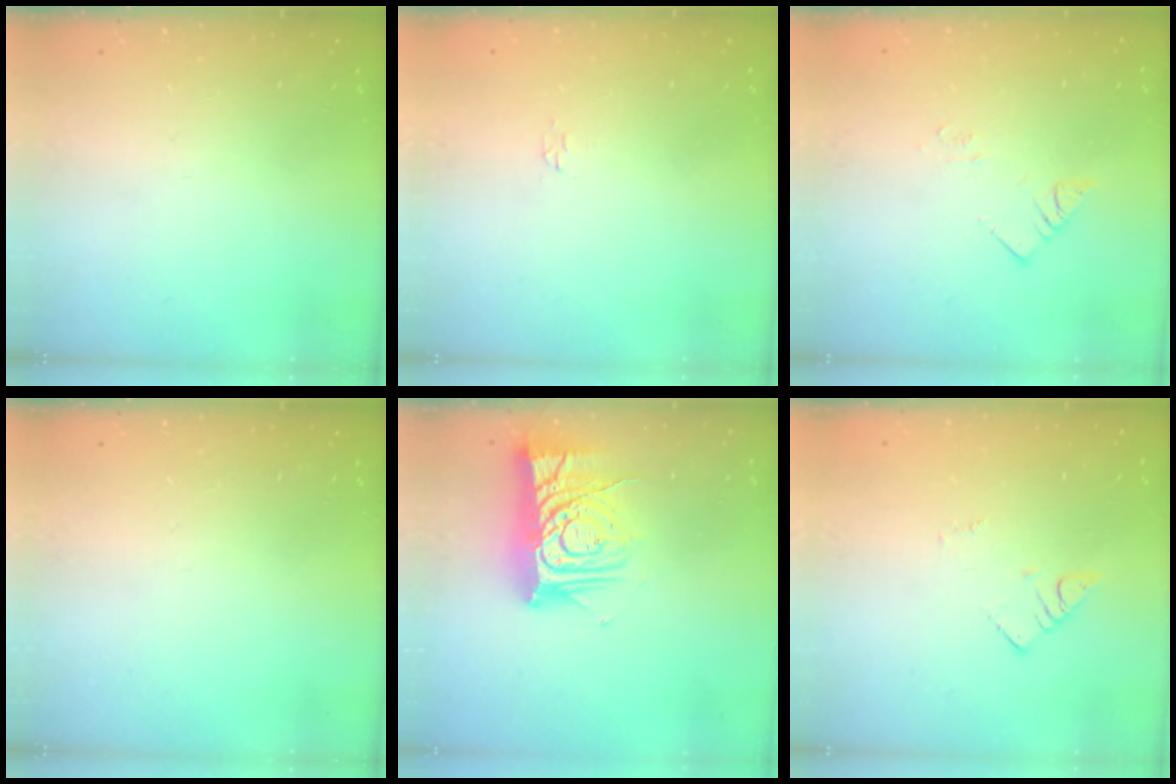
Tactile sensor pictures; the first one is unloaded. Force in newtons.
{"total": 1.9, "press": 1.9, "slide": 0.3}
{"total": 3.3, "press": 3.3, "slide": 0.1}
{"total": 0.0}
{"total": 13.5, "press": 13.4, "slide": 1.4}
{"total": 2.1, "press": 2.1, "slide": 0.3}